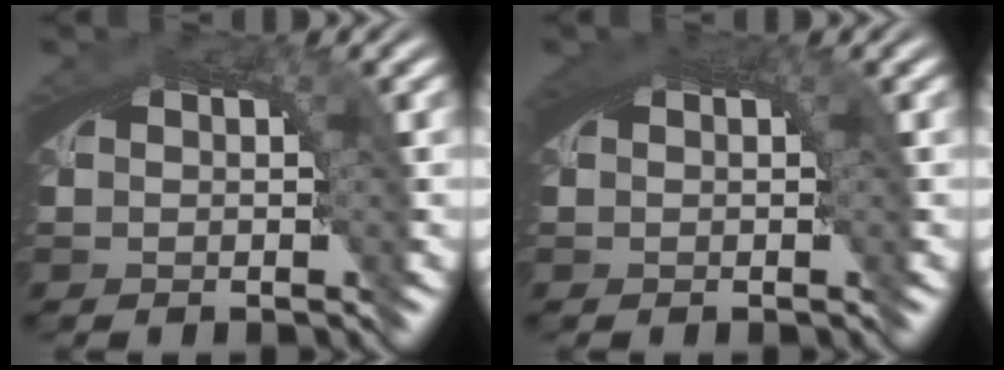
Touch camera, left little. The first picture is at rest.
{"total": 1.0, "force": [0.4, 0.0, 0.9], "torque": [-0.013, 0.005, 0.008]}